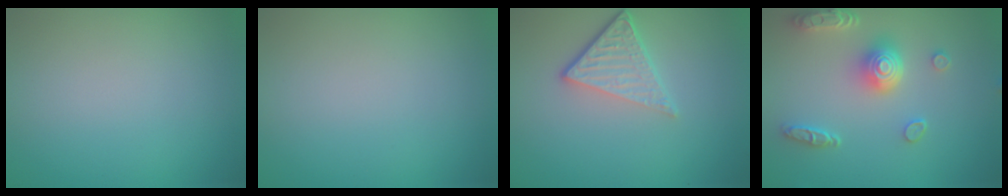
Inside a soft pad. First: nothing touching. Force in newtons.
{"total": 0.0}
{"total": 3.8, "press": 2.7, "slide": 2.8}
{"total": 4.9, "press": 3.9, "slide": 3.0}